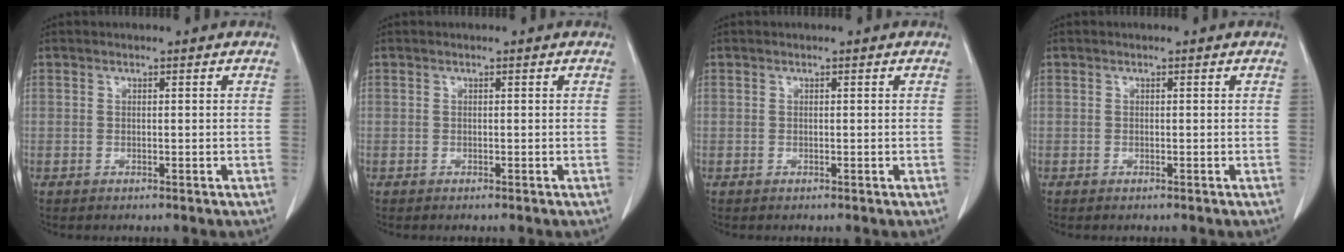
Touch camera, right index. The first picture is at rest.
{"total": 0.0}
{"total": 0.0}
{"total": 0.0}